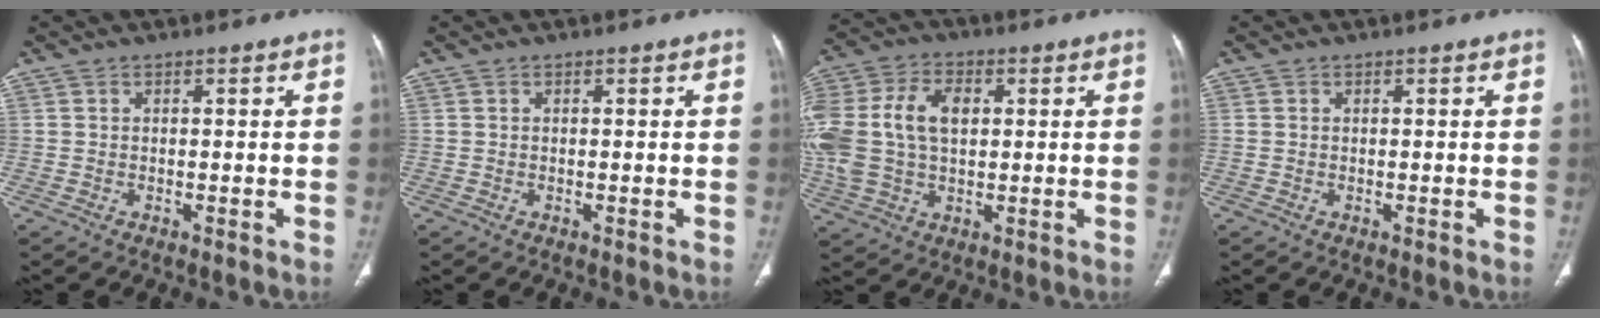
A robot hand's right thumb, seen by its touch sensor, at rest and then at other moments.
{"total": 0.0}
{"total": 19.7, "force": [2.8, 13.3, 14.3], "torque": [-0.346, 0.021, 0.058]}
{"total": 0.0}